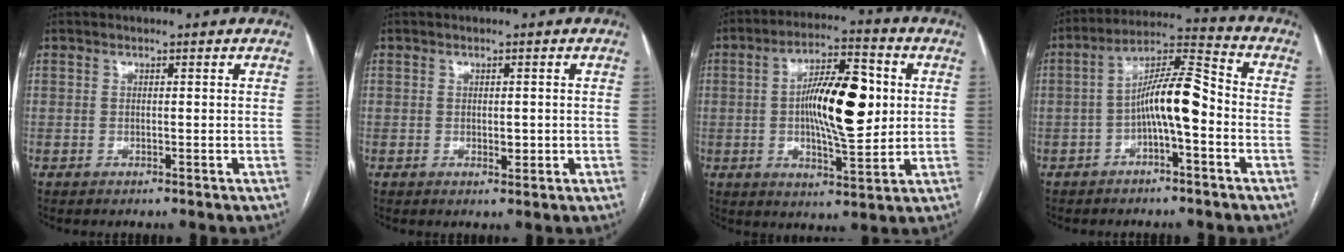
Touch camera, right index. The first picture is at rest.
{"total": 1.2, "force": [-0.1, 0.6, 1.1], "torque": [-0.015, -0.002, 0.002]}
{"total": 14.0, "force": [1.1, 3.9, 13.4], "torque": [-0.226, 0.014, 0.016]}
{"total": 9.5, "force": [-2.2, 1.7, 9.1], "torque": [-0.163, 0.033, -0.038]}